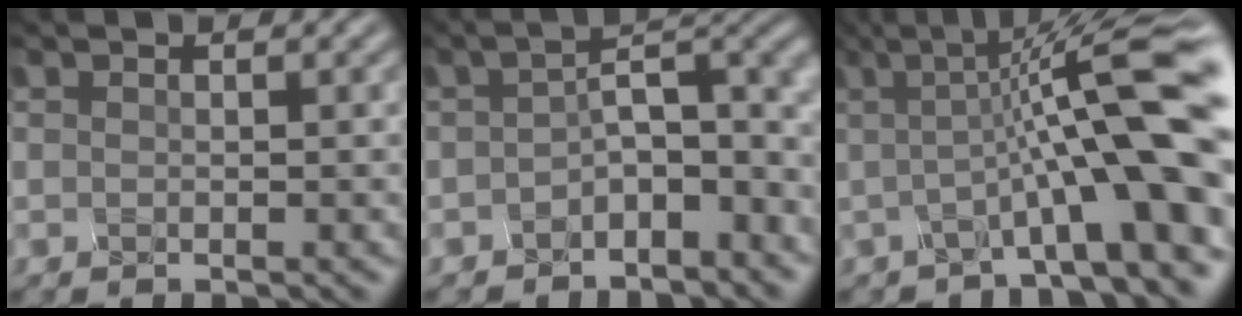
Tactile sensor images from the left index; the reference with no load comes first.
{"total": 5.5, "force": [-1.6, 2.7, 4.5], "torque": [-0.061, 0.013, -0.039]}
{"total": 11.1, "force": [-0.6, 1.9, 10.9], "torque": [-0.141, 0.028, -0.022]}